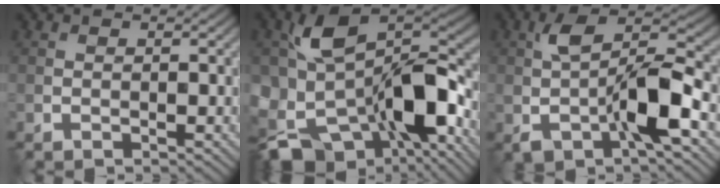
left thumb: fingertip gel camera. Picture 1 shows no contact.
{"total": 15.8, "force": [-4.6, 9.9, 11.3], "torque": [-0.210, -0.012, -0.082]}
{"total": 9.9, "force": [-2.2, 4.4, 8.6], "torque": [-0.166, 0.013, -0.044]}